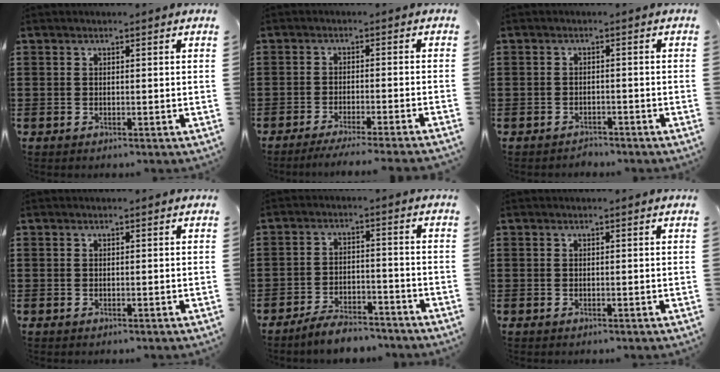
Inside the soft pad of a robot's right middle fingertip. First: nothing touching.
{"total": 3.0, "force": [-2.6, -0.5, 1.2], "torque": [-0.022, -0.003, -0.053]}
{"total": 1.6, "force": [-1.6, 0.3, -0.3], "torque": [-0.001, 0.002, -0.037]}
{"total": 0.0}
{"total": 5.0, "force": [-4.8, 0.7, 1.3], "torque": [-0.028, 0.004, -0.096]}
{"total": 0.0}